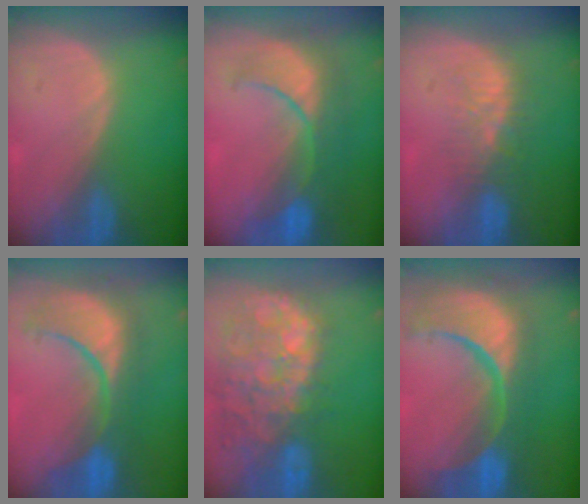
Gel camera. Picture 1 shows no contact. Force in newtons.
{"total": 9.3, "press": 8.9, "slide": 2.9}
{"total": 5.7, "press": 5.3, "slide": 2.0}
{"total": 10.7, "press": 10.1, "slide": 3.7}
{"total": 14.1, "press": 11.6, "slide": 8.0}
{"total": 15.3, "press": 12.1, "slide": 9.4}